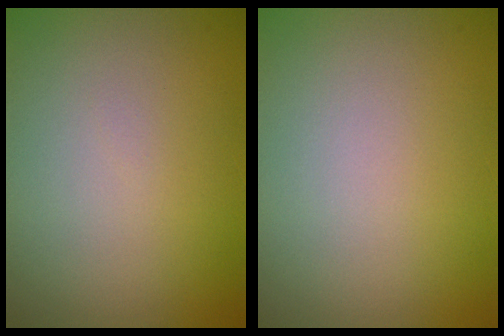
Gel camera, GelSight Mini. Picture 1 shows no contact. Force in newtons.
{"total": 0.0}